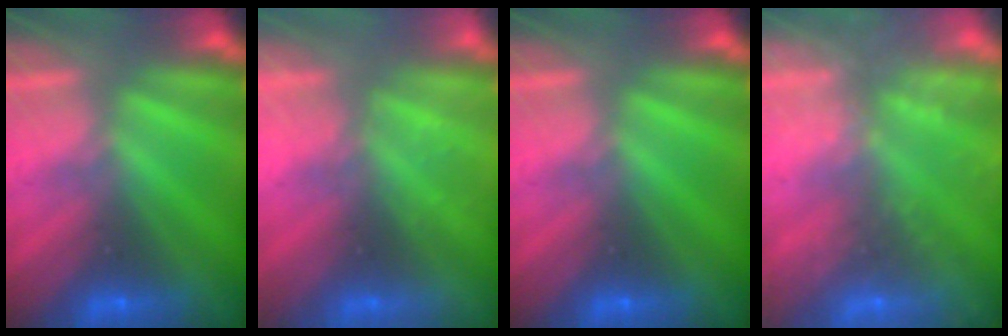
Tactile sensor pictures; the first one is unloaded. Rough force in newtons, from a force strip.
{"total": 2.2}
{"total": 0.0}
{"total": 9.0}